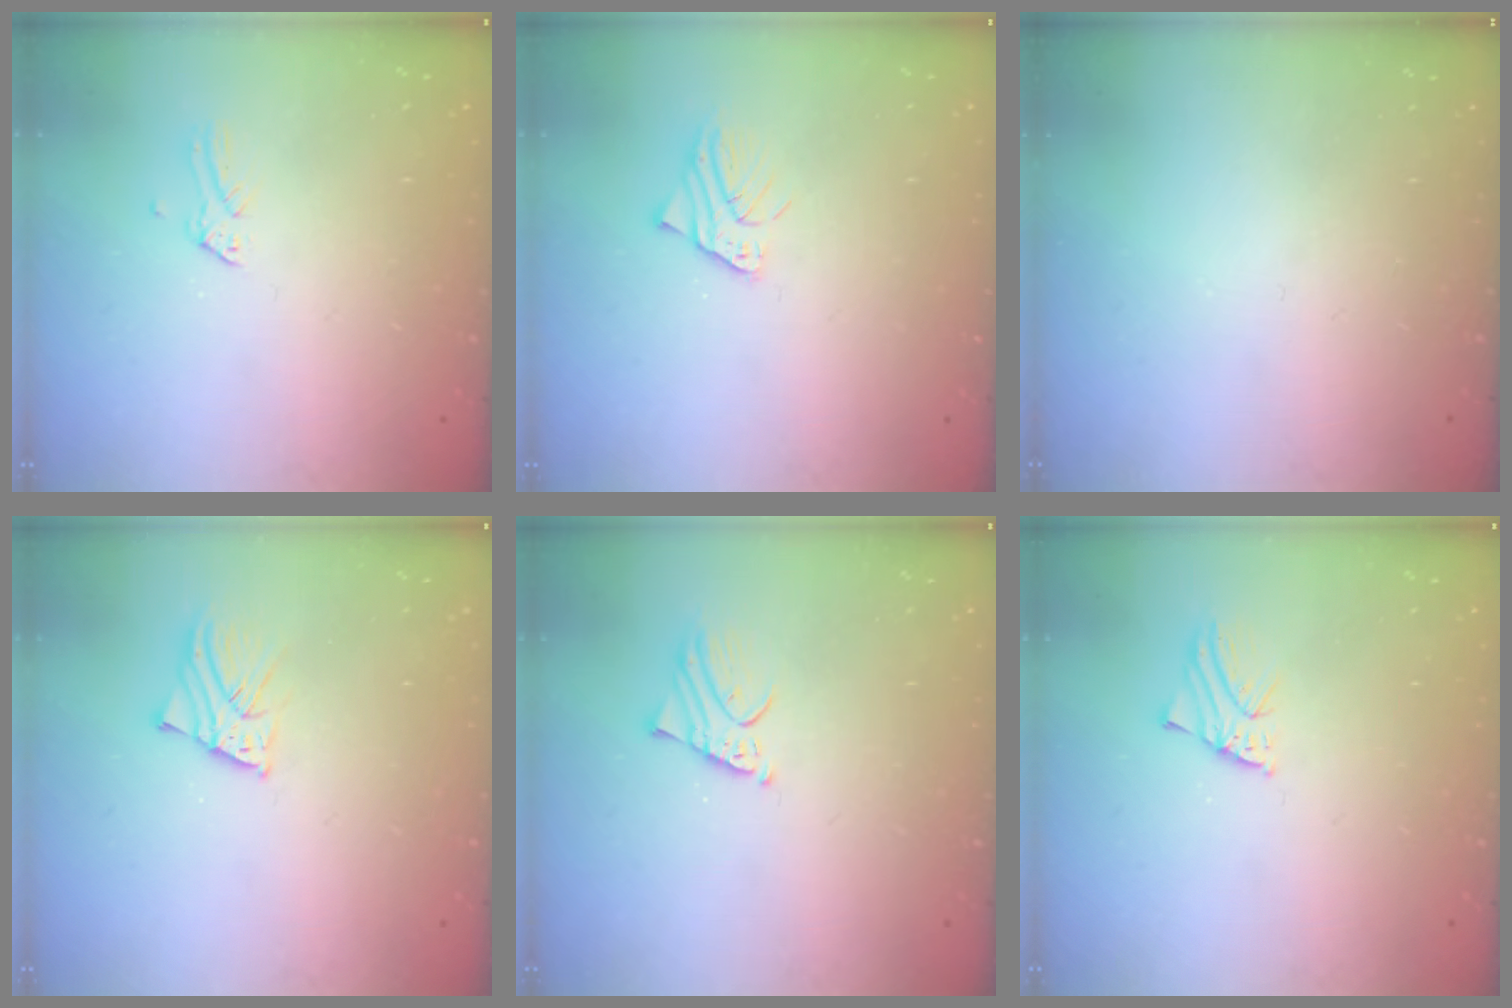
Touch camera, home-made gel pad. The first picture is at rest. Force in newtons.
{"total": 2.8, "press": 2.8, "slide": 0.2}
{"total": 0.0}
{"total": 2.2, "press": 2.2, "slide": 0.1}
{"total": 2.1, "press": 2.1, "slide": 0.2}
{"total": 0.9, "press": 0.9, "slide": 0.0}